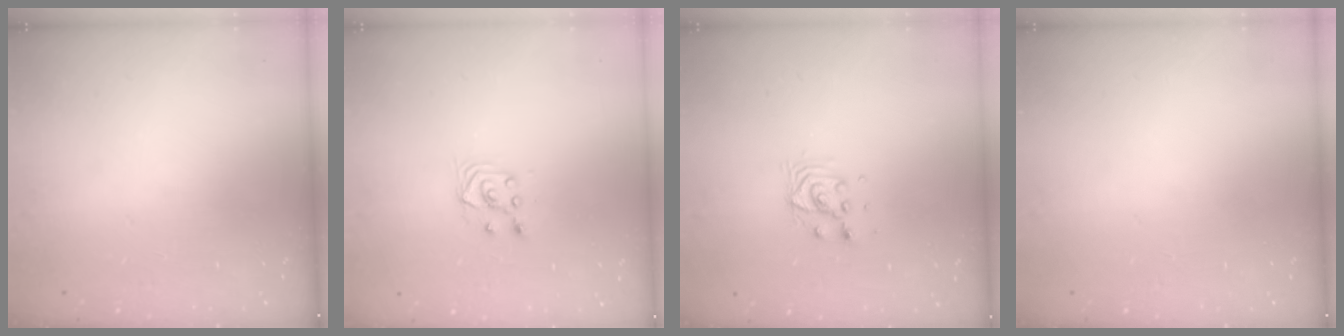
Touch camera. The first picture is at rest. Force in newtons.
{"total": 2.9, "press": 2.7, "slide": 1.0}
{"total": 5.4, "press": 5.4, "slide": 0.1}
{"total": 0.0}